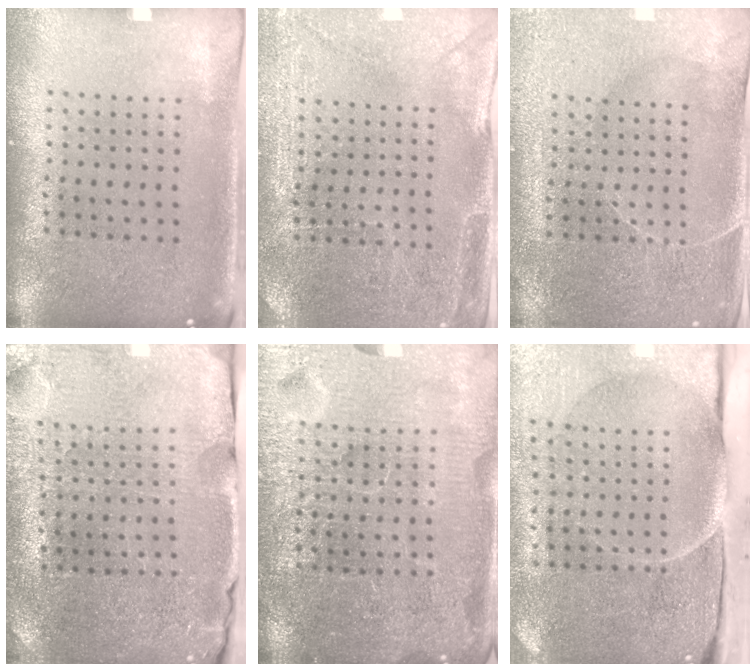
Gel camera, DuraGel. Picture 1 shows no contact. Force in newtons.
{"total": 2.9, "press": 2.8, "slide": 0.7}
{"total": 3.3, "press": 3.3, "slide": 0.4}
{"total": 3.6, "press": 3.6, "slide": 0.4}
{"total": 7.0, "press": 7.0, "slide": 0.9}
{"total": 4.9, "press": 3.9, "slide": 3.0}